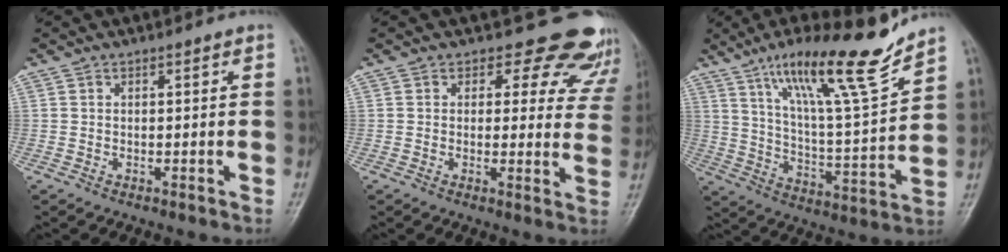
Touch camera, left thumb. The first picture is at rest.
{"total": 12.7, "force": [10.9, 6.1, 2.2], "torque": [0.038, -0.068, 0.094]}
{"total": 18.7, "force": [13.3, 2.0, 13.0], "torque": [-0.194, -0.074, 0.225]}